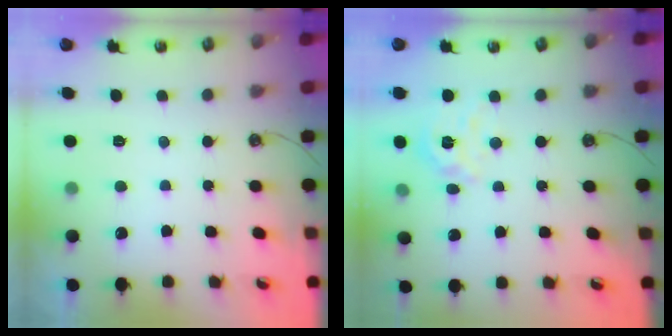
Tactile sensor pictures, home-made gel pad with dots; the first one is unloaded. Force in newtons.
{"total": 9.9, "press": 9.9, "slide": 0.8}